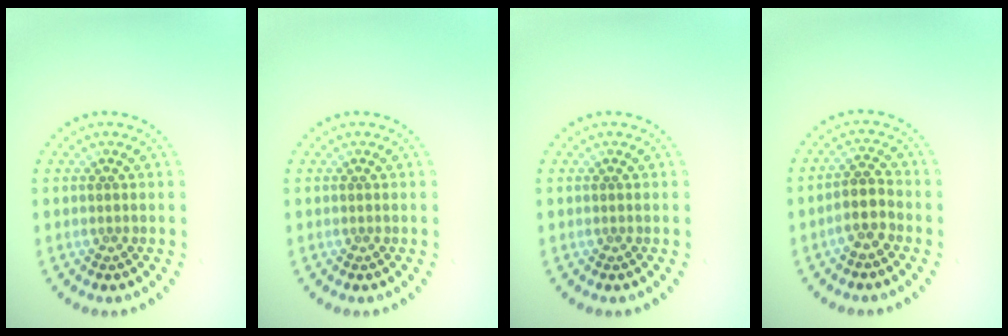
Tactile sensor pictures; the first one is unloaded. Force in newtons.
{"total": 0.0}
{"total": 0.0}
{"total": 2.6, "press": 2.2, "slide": 1.3}